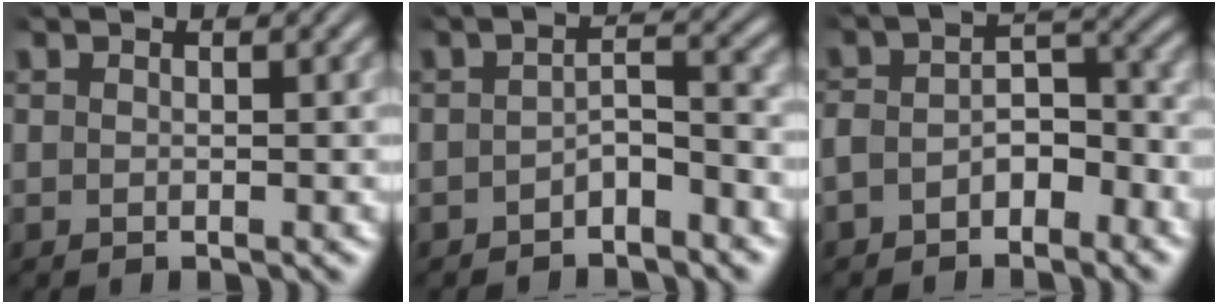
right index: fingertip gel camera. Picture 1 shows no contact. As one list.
[{"total": 2.2, "force": [-1.7, 0.6, 1.3], "torque": [-0.015, -0.009, -0.026]}, {"total": 4.2, "force": [-2.7, 2.3, 2.2], "torque": [-0.039, -0.011, -0.039]}]